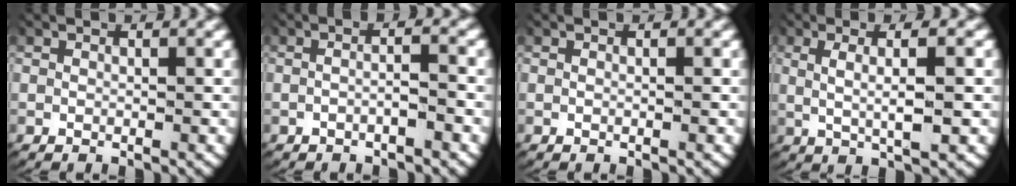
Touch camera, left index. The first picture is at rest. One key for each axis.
{"total": 1.7, "fx": -0.7, "fy": 0.1, "fz": 1.6, "tx": -0.026, "ty": -0.001, "tz": -0.014}
{"total": 0.0}
{"total": 5.1, "fx": 1.5, "fy": 1.3, "fz": 4.7, "tx": -0.075, "ty": 0.011, "tz": 0.028}